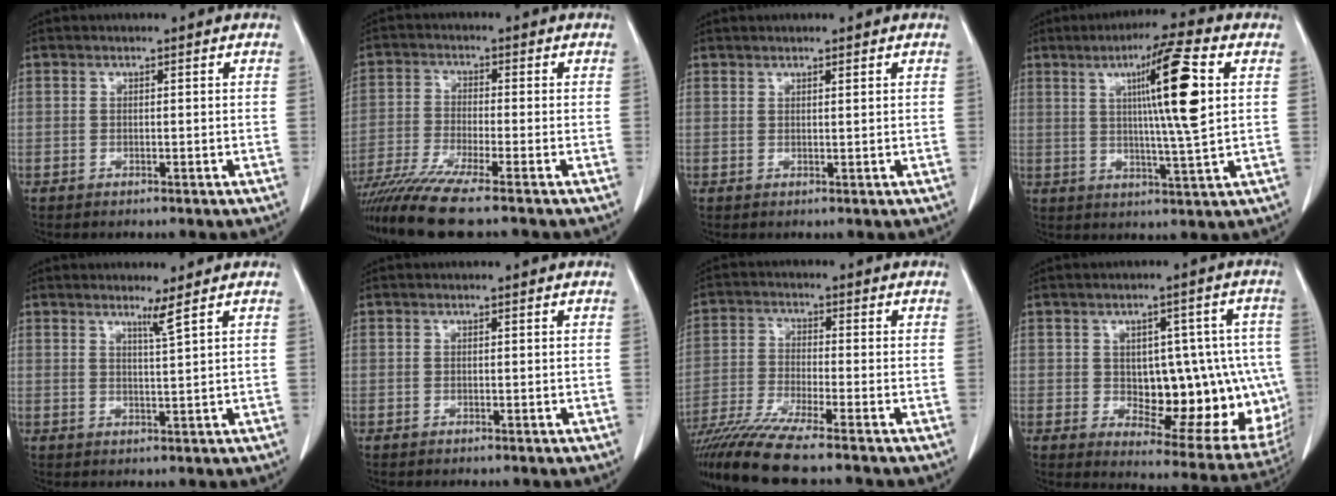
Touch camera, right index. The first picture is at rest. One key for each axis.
{"total": 10.6, "fx": -8.6, "fy": -0.9, "fz": 6.1, "tx": -0.103, "ty": -0.031, "tz": -0.147}
{"total": 0.6, "fx": 0.5, "fy": -0.1, "fz": 0.3, "tx": -0.010, "ty": -0.001, "tz": 0.012}
{"total": 12.0, "fx": 3.0, "fy": -0.8, "fz": 11.6, "tx": -0.188, "ty": 0.001, "tz": 0.047}
{"total": 2.1, "fx": 1.5, "fy": -1.0, "fz": 1.2, "tx": -0.030, "ty": -0.016, "tz": 0.031}
{"total": 0.0}
{"total": 11.9, "fx": -9.8, "fy": -1.0, "fz": 6.6, "tx": -0.114, "ty": -0.035, "tz": -0.169}
{"total": 17.6, "fx": -1.3, "fy": 8.7, "fz": 15.3, "tx": -0.155, "ty": 0.023, "tz": 0.015}